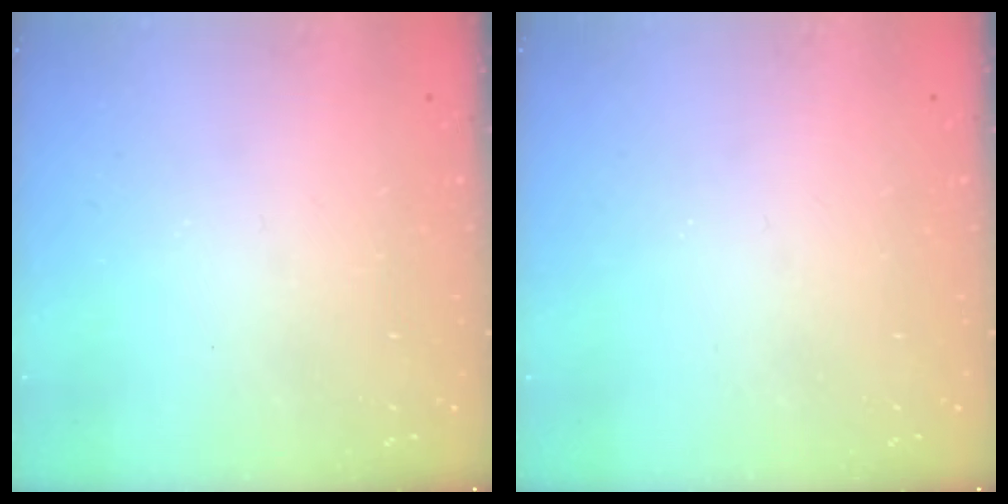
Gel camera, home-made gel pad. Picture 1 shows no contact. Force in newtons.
{"total": 0.0}